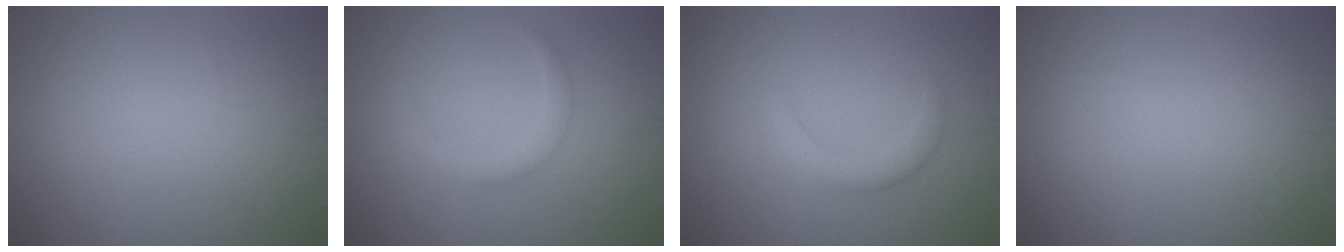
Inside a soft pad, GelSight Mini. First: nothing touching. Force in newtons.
{"total": 1.8, "press": 1.8, "slide": 0.2}
{"total": 2.1, "press": 2.0, "slide": 0.3}
{"total": 0.0}